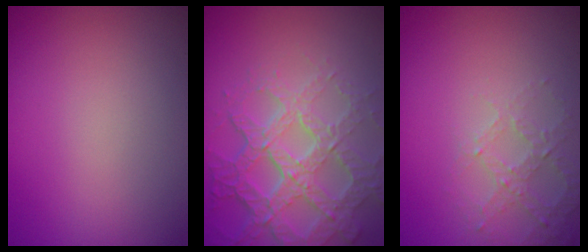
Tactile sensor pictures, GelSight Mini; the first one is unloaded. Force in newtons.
{"total": 7.4, "press": 5.2, "slide": 5.2}
{"total": 2.6, "press": 2.5, "slide": 0.8}